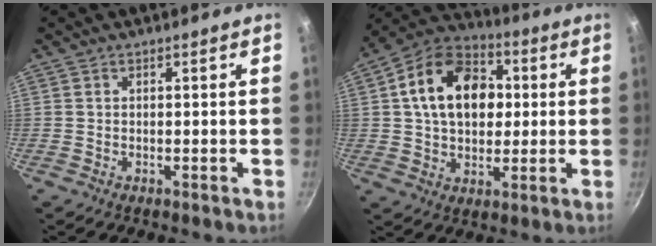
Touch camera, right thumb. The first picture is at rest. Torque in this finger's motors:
{"motor_torque": [0.02, 0.54, 0.49, -0.13, 0.16]}